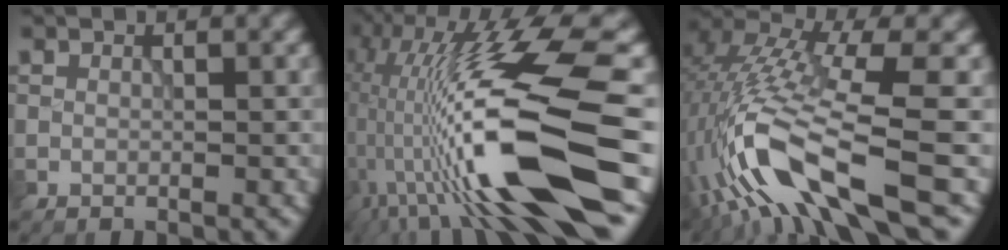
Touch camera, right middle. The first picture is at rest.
{"total": 17.3, "force": [-2.3, 3.3, 16.8], "torque": [-0.300, 0.008, -0.036]}
{"total": 12.6, "force": [-4.4, 3.3, 11.3], "torque": [-0.231, 0.005, -0.072]}